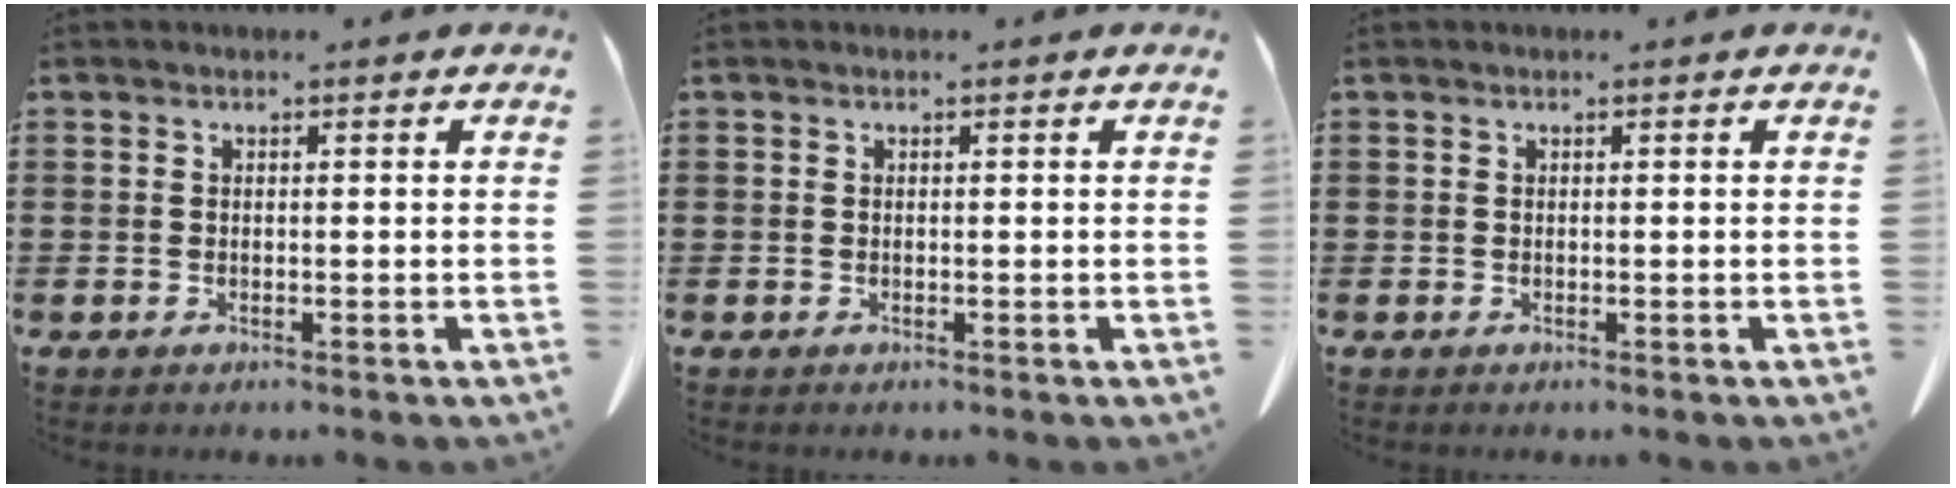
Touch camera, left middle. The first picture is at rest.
{"total": 0.0}
{"total": 0.0}